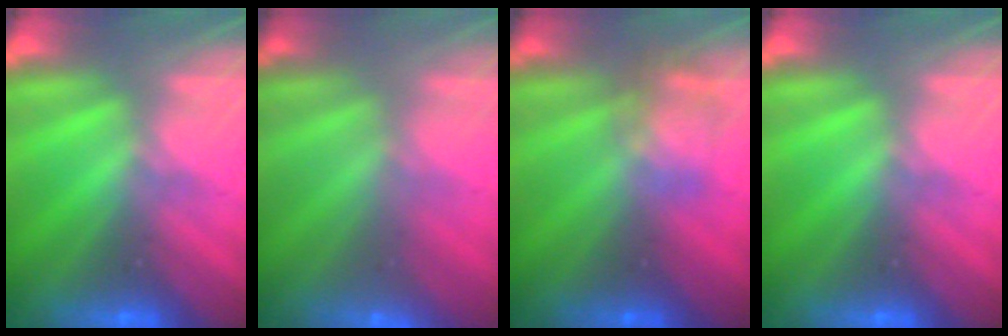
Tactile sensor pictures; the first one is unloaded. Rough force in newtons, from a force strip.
{"total": 2.9}
{"total": 2.2}
{"total": 0.0}